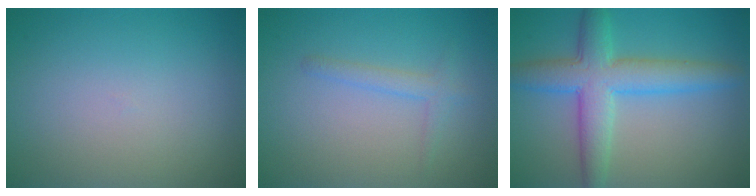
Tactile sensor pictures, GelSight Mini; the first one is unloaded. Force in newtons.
{"total": 1.6, "press": 1.6, "slide": 0.1}
{"total": 6.1, "press": 6.1, "slide": 0.1}